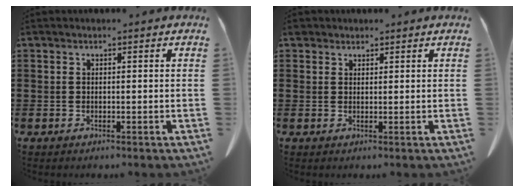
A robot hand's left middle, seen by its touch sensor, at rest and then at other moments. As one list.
[{"total": 1.6, "force": [1.3, 0.8, 0.3], "torque": [-0.011, 0.004, 0.027]}]